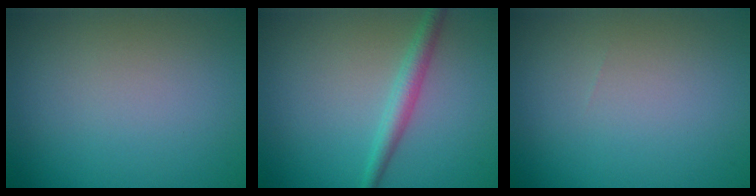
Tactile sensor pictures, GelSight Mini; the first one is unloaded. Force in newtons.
{"total": 2.3, "press": 2.3, "slide": 0.0}
{"total": 0.0}